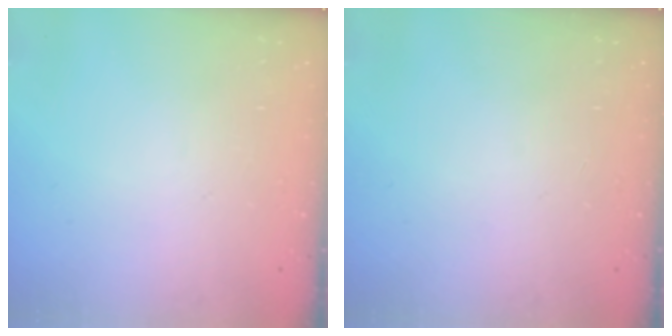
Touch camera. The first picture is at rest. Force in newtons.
{"total": 0.0}